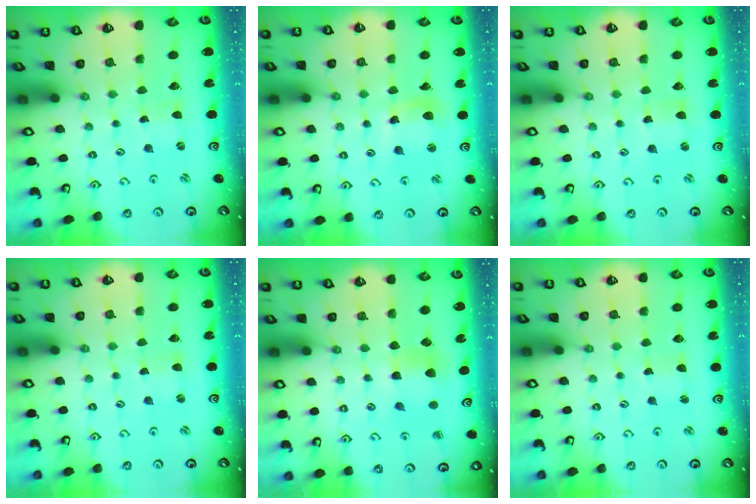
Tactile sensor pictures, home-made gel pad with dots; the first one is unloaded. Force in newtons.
{"total": 9.7, "press": 9.6, "slide": 1.2}
{"total": 1.1, "press": 1.0, "slide": 0.2}
{"total": 1.0, "press": 1.0, "slide": 0.3}
{"total": 5.6, "press": 5.6, "slide": 0.6}
{"total": 0.9, "press": 0.9, "slide": 0.1}